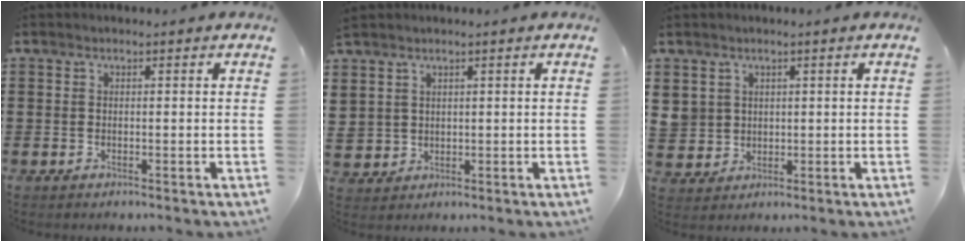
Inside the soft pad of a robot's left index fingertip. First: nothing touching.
{"total": 2.3, "force": [1.5, 1.7, 0.2], "torque": [-0.015, 0.006, 0.026]}
{"total": 3.3, "force": [1.3, 3.0, 0.1], "torque": [-0.021, 0.009, 0.022]}